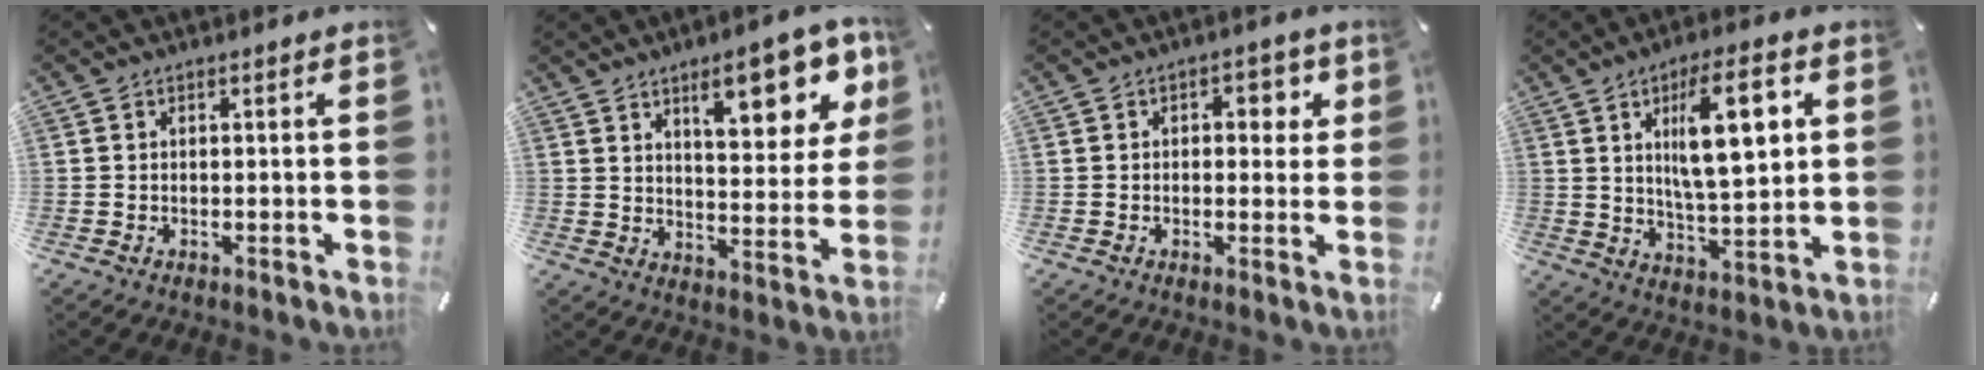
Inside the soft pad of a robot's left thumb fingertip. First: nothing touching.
{"total": 15.2, "force": [8.5, 6.2, 11.0], "torque": [-0.139, -0.042, 0.135]}
{"total": 3.8, "force": [0.5, 2.5, 2.8], "torque": [-0.028, -0.001, -0.004]}
{"total": 15.4, "force": [5.6, 5.5, 13.2], "torque": [-0.215, -0.009, 0.085]}